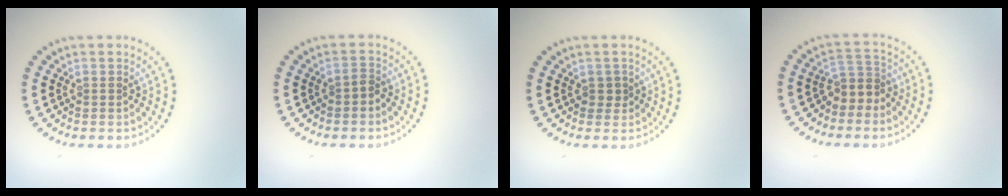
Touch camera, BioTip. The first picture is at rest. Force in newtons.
{"total": 0.9, "press": 0.7, "slide": 0.5}
{"total": 1.0, "press": 0.9, "slide": 0.4}
{"total": 2.5, "press": 1.9, "slide": 1.6}